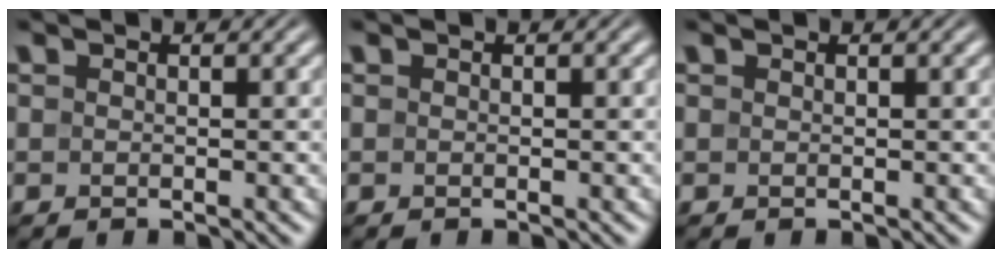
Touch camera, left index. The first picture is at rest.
{"total": 0.0}
{"total": 0.0}